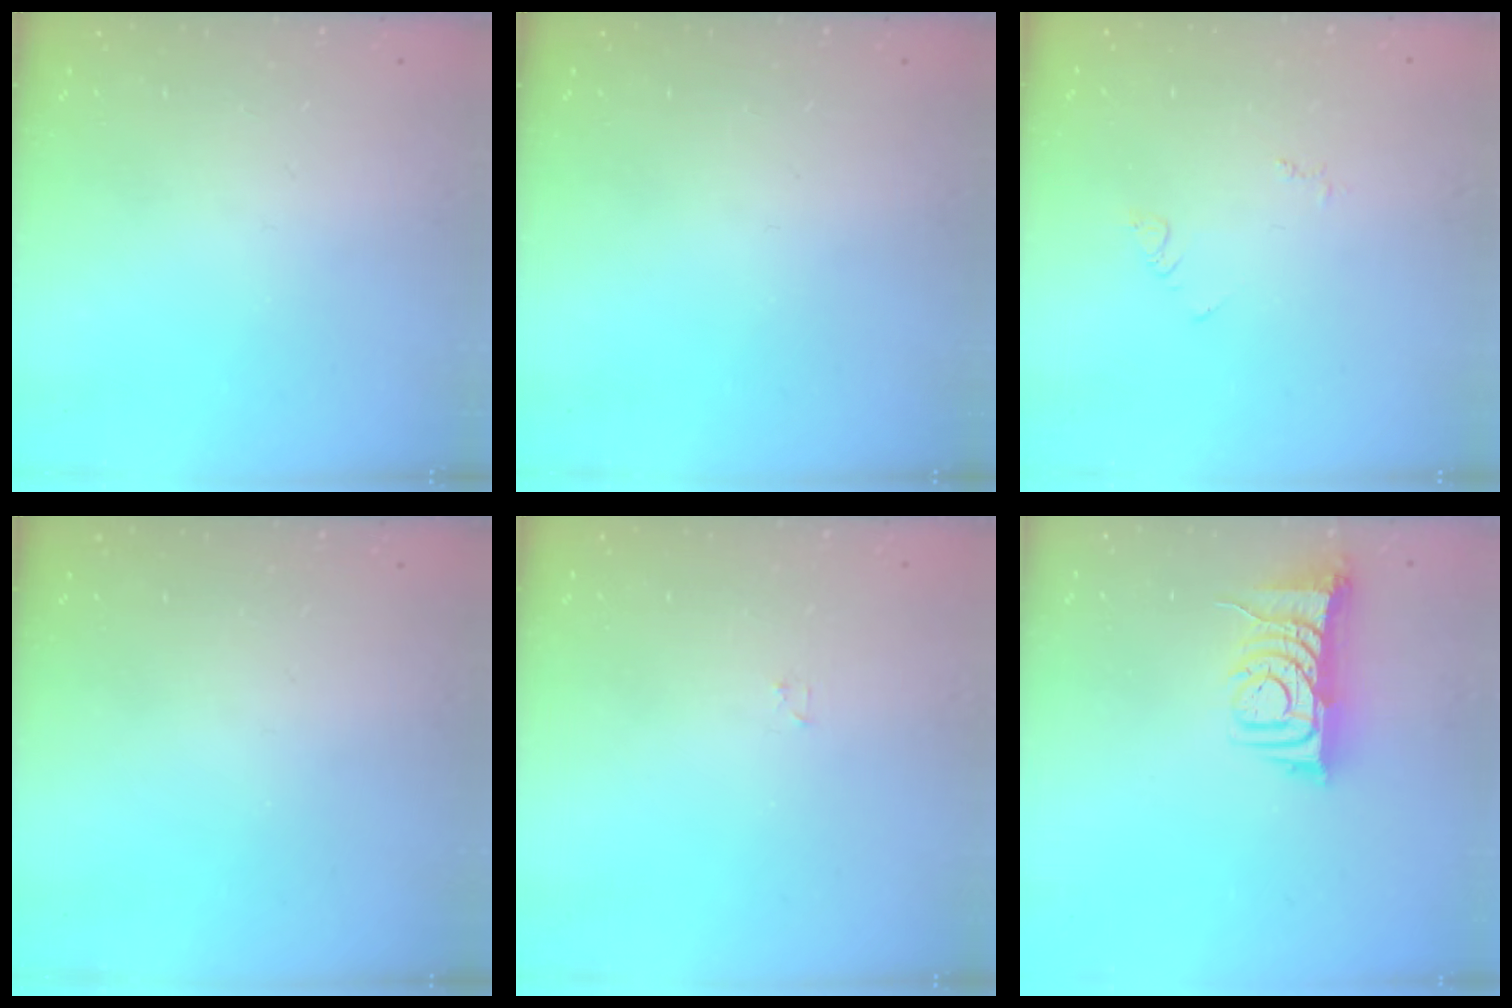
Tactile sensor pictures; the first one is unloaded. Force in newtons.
{"total": 0.0}
{"total": 2.9, "press": 2.9, "slide": 0.4}
{"total": 0.0}
{"total": 1.2, "press": 1.2, "slide": 0.2}
{"total": 7.9, "press": 7.9, "slide": 1.0}